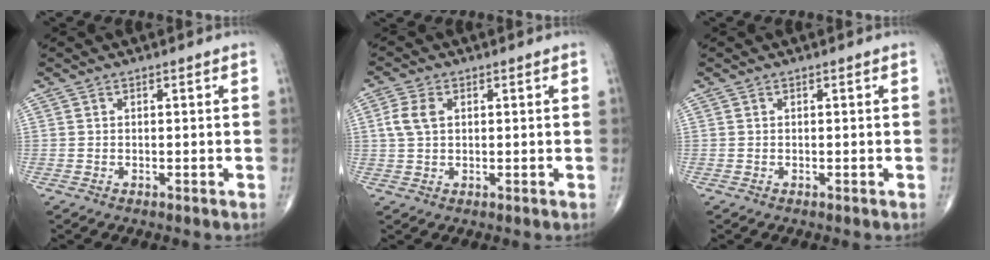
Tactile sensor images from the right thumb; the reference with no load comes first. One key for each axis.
{"total": 4.4, "fx": 1.0, "fy": 2.8, "fz": 3.2, "tx": -0.074, "ty": 0.006, "tz": 0.018}
{"total": 0.0}